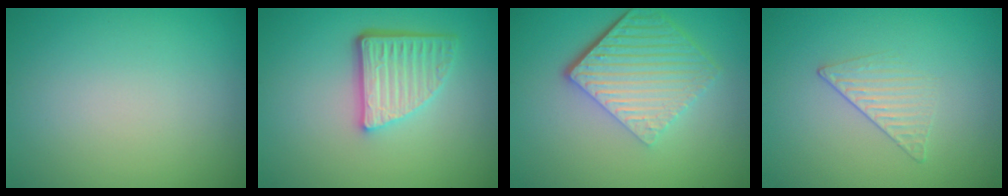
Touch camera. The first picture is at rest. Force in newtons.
{"total": 5.0, "press": 3.5, "slide": 3.6}
{"total": 6.4, "press": 4.3, "slide": 4.8}
{"total": 1.5, "press": 0.7, "slide": 1.3}